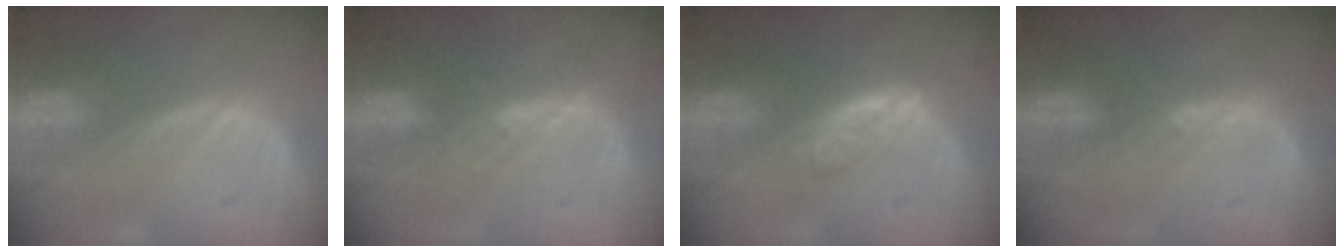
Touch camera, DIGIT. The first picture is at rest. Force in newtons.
{"total": 2.9, "press": 2.8, "slide": 0.7}
{"total": 4.9, "press": 4.3, "slide": 2.4}
{"total": 1.6, "press": 1.5, "slide": 0.7}